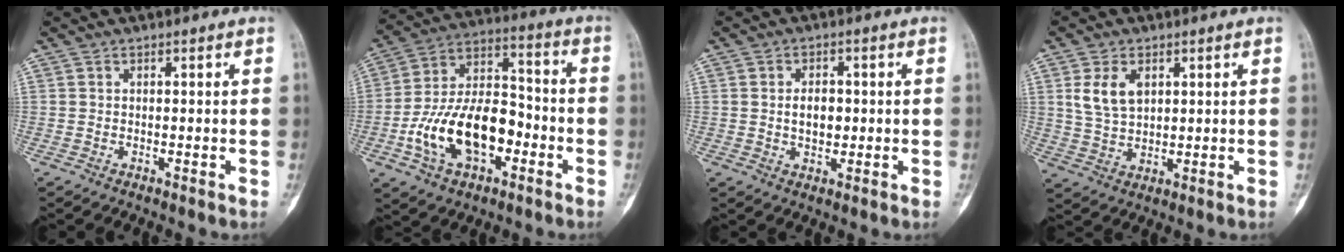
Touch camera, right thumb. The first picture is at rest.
{"total": 18.5, "force": [-5.7, 10.7, 13.9], "torque": [-0.232, 0.049, -0.100]}
{"total": 4.1, "force": [0.1, 2.7, 3.0], "torque": [-0.033, 0.001, 0.003]}
{"total": 6.8, "force": [2.4, 4.2, 4.8], "torque": [-0.082, -0.007, 0.054]}